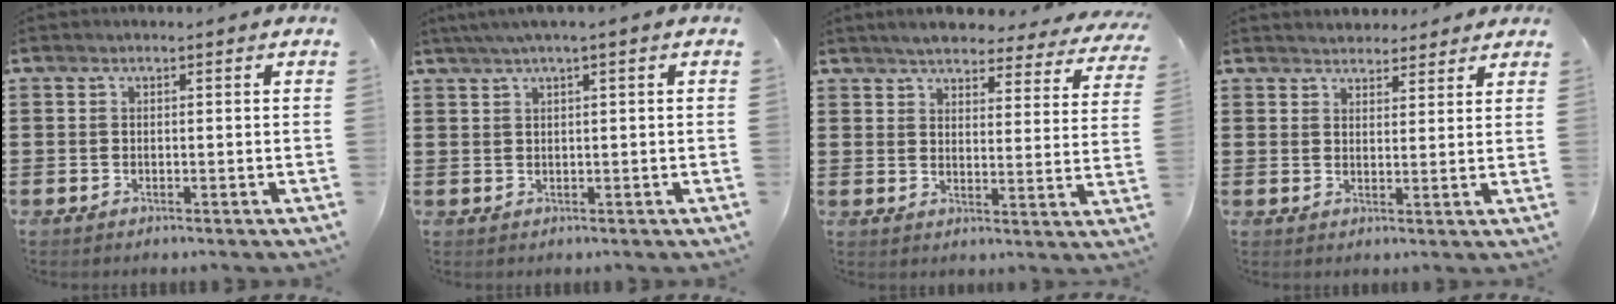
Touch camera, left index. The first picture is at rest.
{"total": 1.9, "force": [0.7, -0.2, 1.7], "torque": [-0.030, -0.002, 0.012]}
{"total": 5.0, "force": [4.8, 0.3, 1.5], "torque": [-0.051, -0.025, 0.082]}
{"total": 2.7, "force": [2.6, 0.6, -0.1], "torque": [-0.006, -0.003, 0.050]}